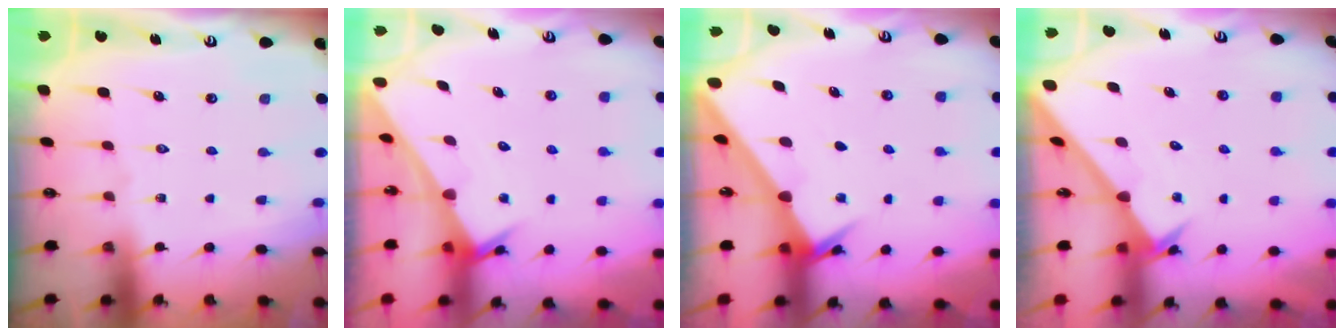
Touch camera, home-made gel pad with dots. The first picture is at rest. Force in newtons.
{"total": 2.4, "press": 2.4, "slide": 0.1}
{"total": 2.6, "press": 2.6, "slide": 0.3}
{"total": 2.5, "press": 2.5, "slide": 0.2}